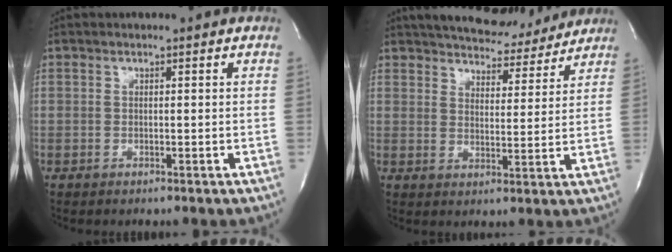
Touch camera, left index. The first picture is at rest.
{"total": 12.0, "force": [11.0, 3.7, 3.0], "torque": [-0.031, 0.000, 0.146]}